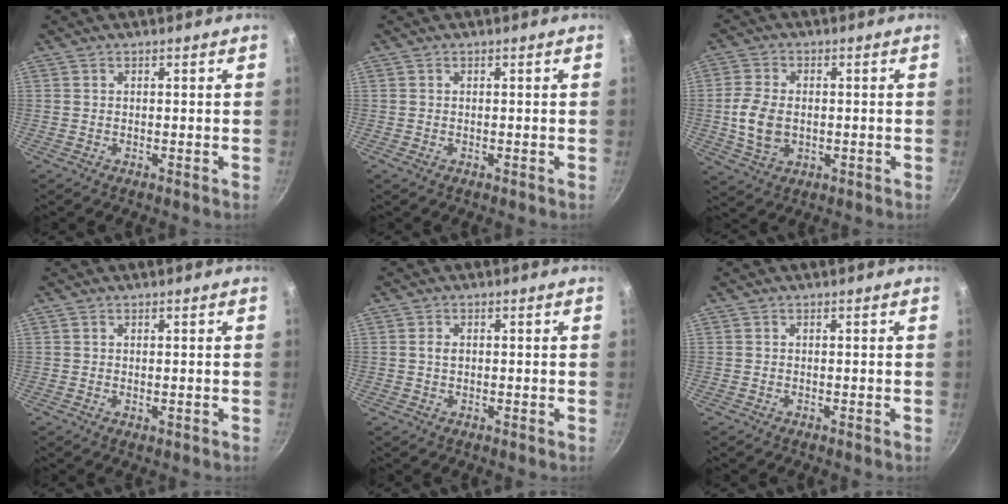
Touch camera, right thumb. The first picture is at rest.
{"total": 0.0}
{"total": 8.3, "force": [-0.4, 5.7, 6.1], "torque": [-0.115, 0.002, -0.005]}
{"total": 0.7, "force": [0.3, 0.4, 0.5], "torque": [-0.004, -0.001, 0.004]}
{"total": 1.6, "force": [0.1, 1.1, 1.1], "torque": [-0.018, 0.004, 0.001]}
{"total": 0.0}